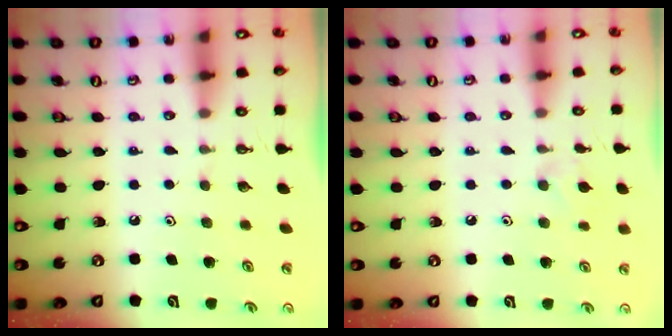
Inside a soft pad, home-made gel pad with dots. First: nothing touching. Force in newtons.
{"total": 6.7, "press": 6.7, "slide": 0.8}